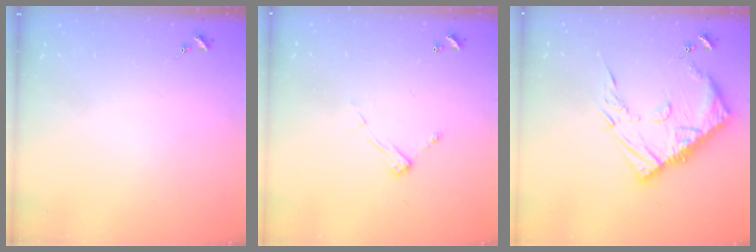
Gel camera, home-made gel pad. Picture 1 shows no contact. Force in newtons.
{"total": 7.3, "press": 7.3, "slide": 0.4}
{"total": 15.6, "press": 15.5, "slide": 1.4}